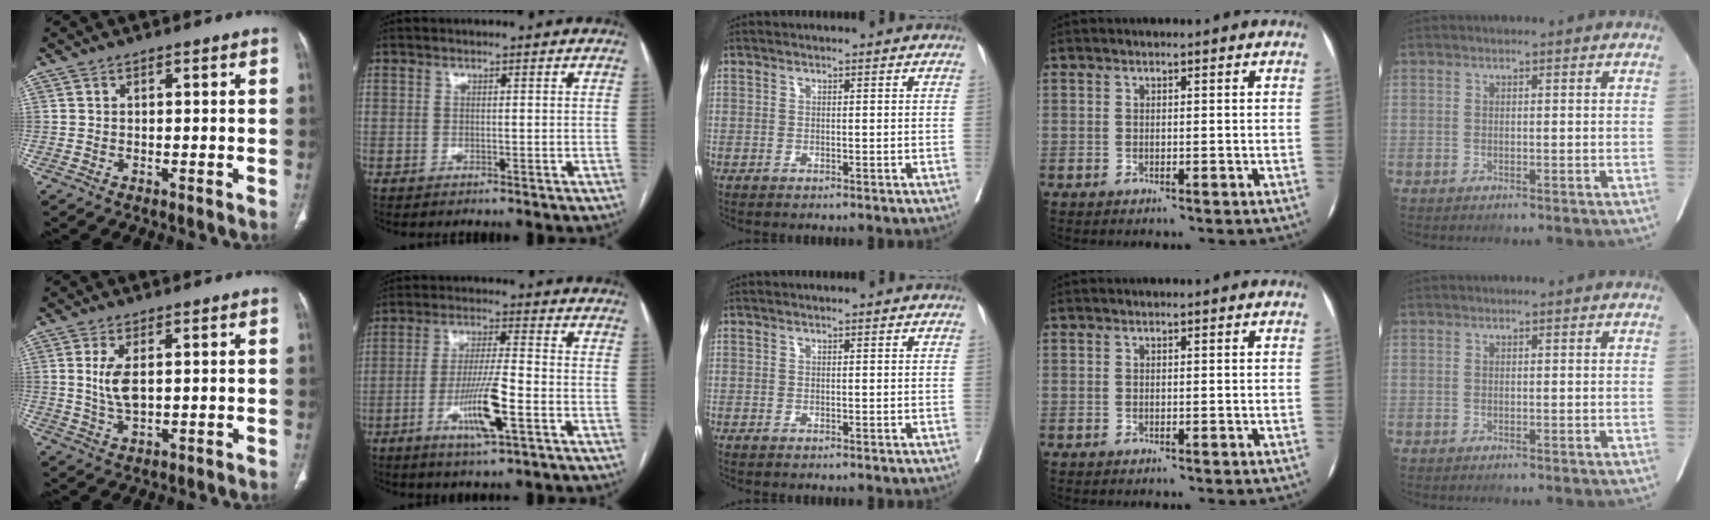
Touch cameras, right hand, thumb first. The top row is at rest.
{"thumb": {"total": 5.4, "force": [1.0, 2.5, 4.7], "torque": [-0.102, -0.008, 0.026]}, "index": {"total": 9.6, "force": [-3.6, 0.7, 8.9], "torque": [-0.167, -0.009, -0.066]}}